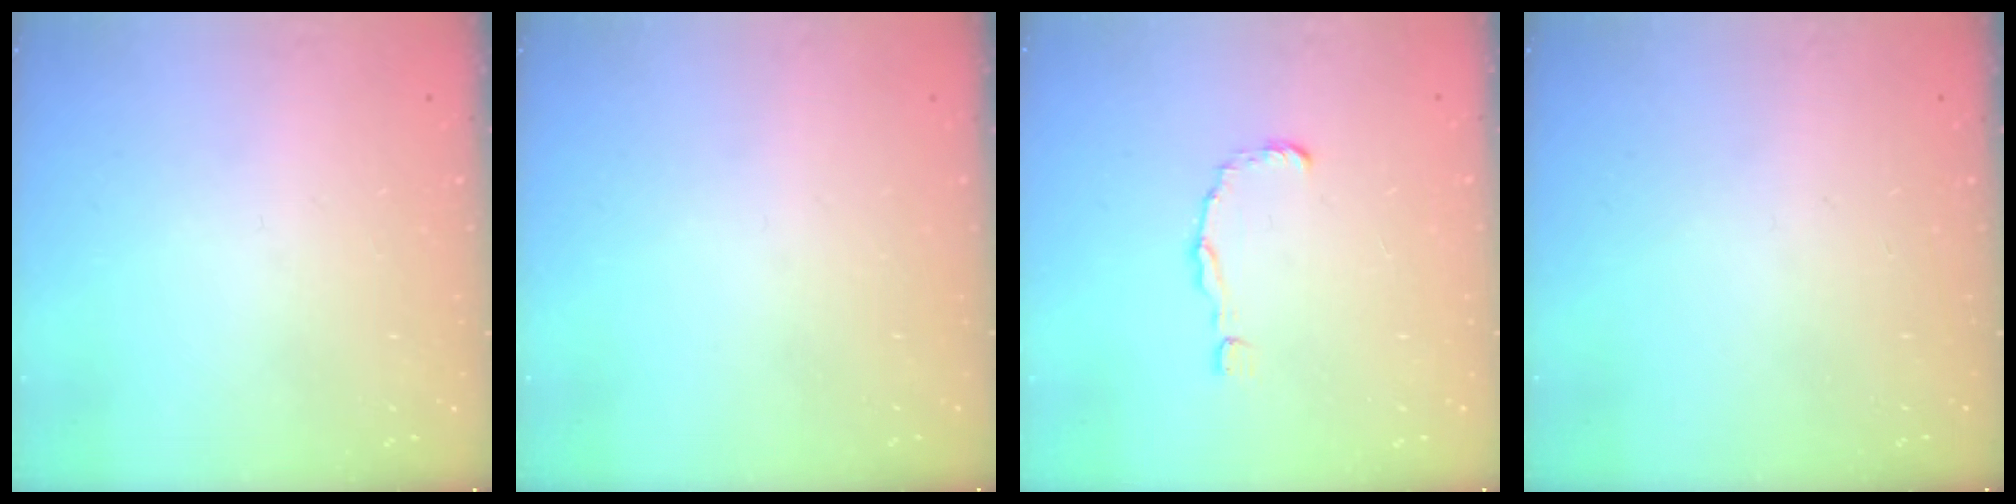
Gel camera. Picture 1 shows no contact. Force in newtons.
{"total": 0.0}
{"total": 1.5, "press": 1.5, "slide": 0.1}
{"total": 0.0}